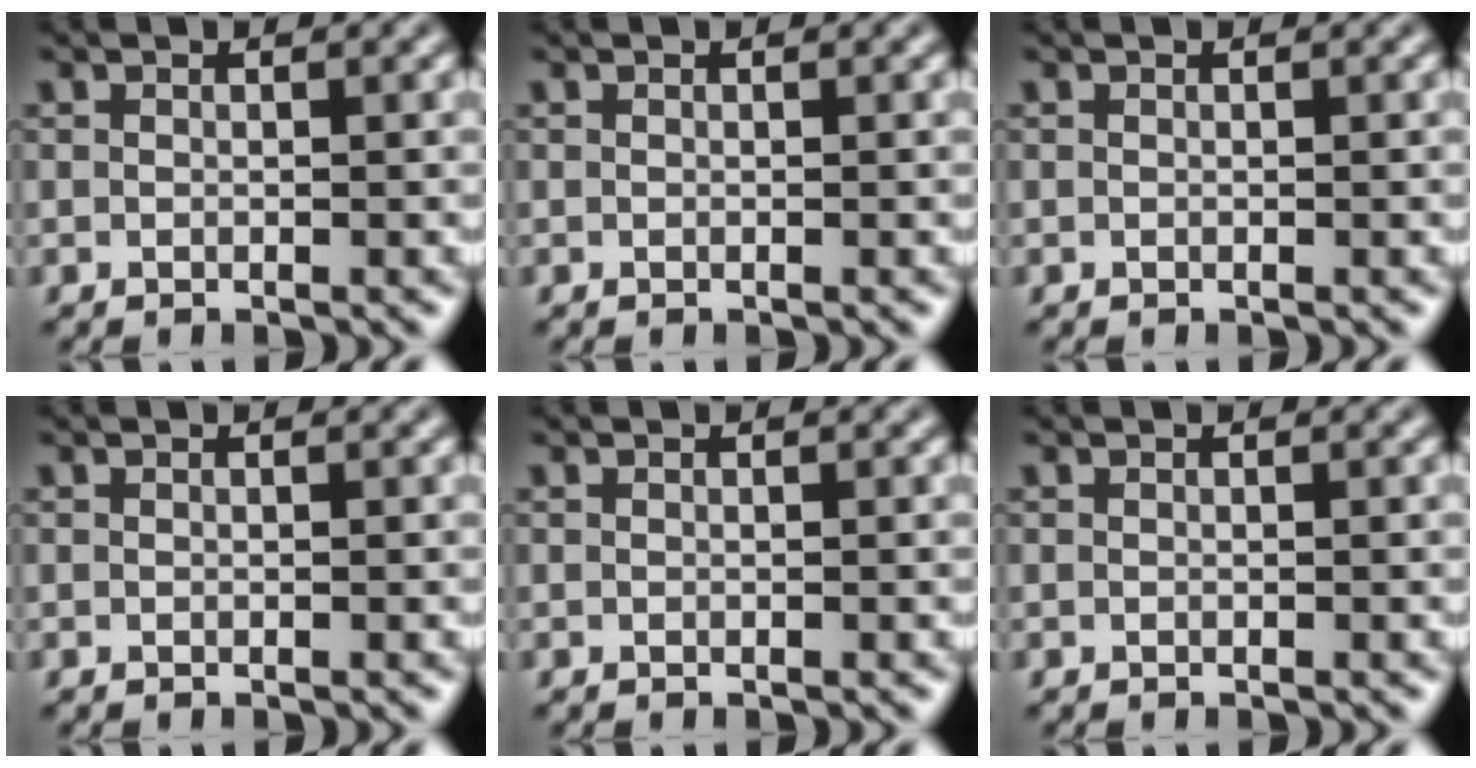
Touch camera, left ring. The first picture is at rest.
{"total": 0.0}
{"total": 0.0}
{"total": 0.0}
{"total": 0.0}
{"total": 0.0}